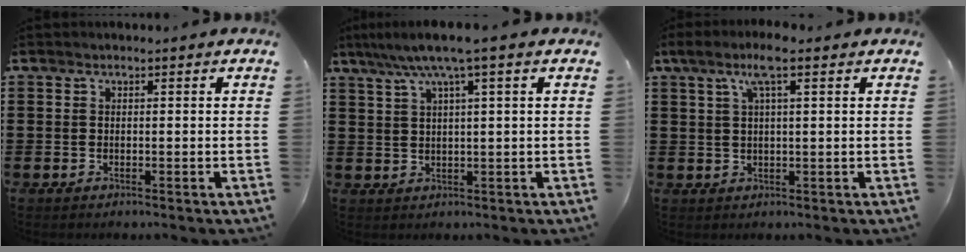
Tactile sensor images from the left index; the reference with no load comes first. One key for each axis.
{"total": 5.4, "fx": 3.0, "fy": -0.2, "fz": 4.6, "tx": -0.095, "ty": 0.000, "tz": 0.049}
{"total": 5.0, "fx": 2.5, "fy": 0.8, "fz": 4.3, "tx": -0.090, "ty": 0.007, "tz": 0.042}